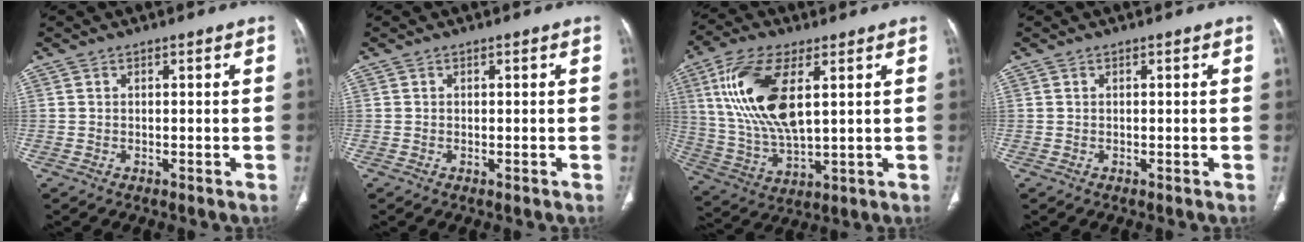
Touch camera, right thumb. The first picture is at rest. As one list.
[{"total": 0.0}, {"total": 17.2, "force": [4.9, 7.4, 14.7], "torque": [-0.303, -0.016, 0.101]}, {"total": 0.0}]